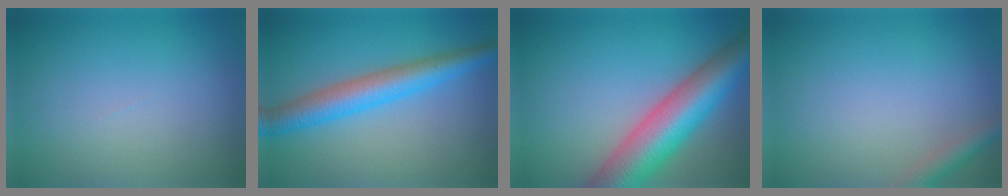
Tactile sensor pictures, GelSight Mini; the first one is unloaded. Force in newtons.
{"total": 5.3, "press": 5.3, "slide": 0.2}
{"total": 10.2, "press": 10.2, "slide": 0.5}
{"total": 2.0, "press": 2.0, "slide": 0.1}